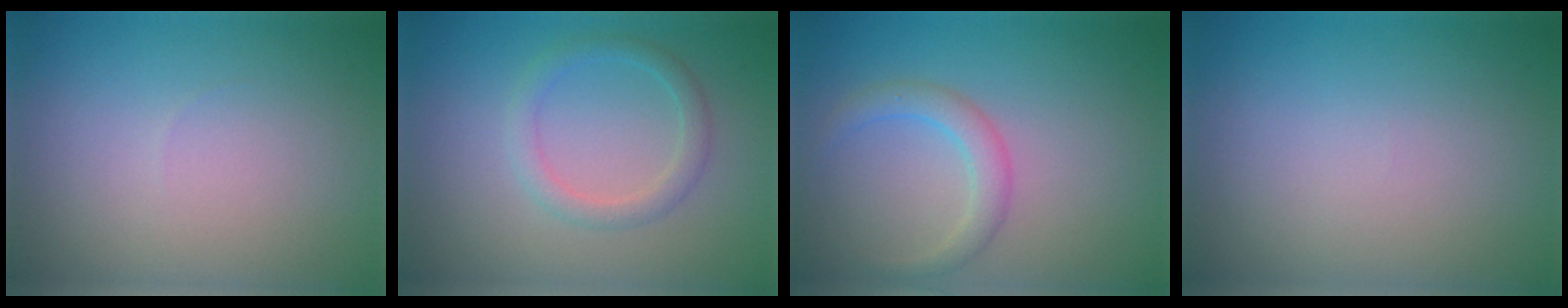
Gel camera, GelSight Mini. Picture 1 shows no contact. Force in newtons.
{"total": 2.1, "press": 2.1, "slide": 0.1}
{"total": 2.3, "press": 2.3, "slide": 0.0}
{"total": 0.0}